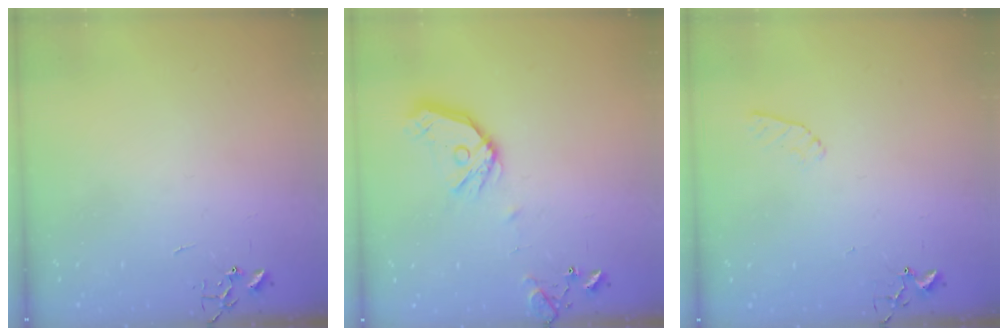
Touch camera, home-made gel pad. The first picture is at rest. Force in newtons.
{"total": 13.4, "press": 13.2, "slide": 2.1}
{"total": 6.6, "press": 6.5, "slide": 0.7}